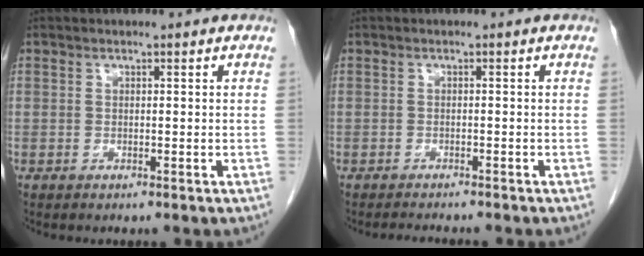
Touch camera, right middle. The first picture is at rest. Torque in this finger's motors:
{"motor_torque": [0.13, -0.12, -0.06, -0.01]}